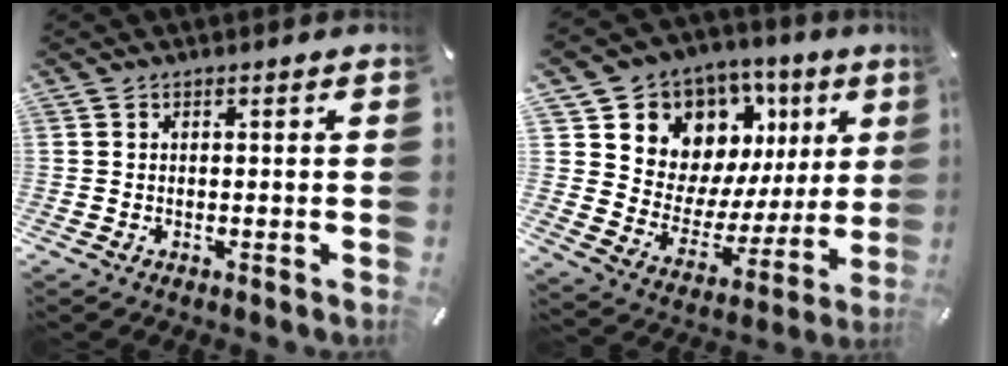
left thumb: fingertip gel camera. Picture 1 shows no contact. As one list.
[{"total": 10.6, "force": [6.2, 8.3, 2.1], "torque": [-0.031, -0.086, 0.117]}]